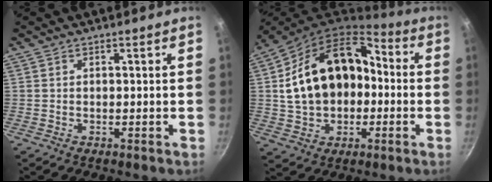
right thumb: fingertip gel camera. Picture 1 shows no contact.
{"total": 20.7, "force": [0.3, 14.6, 14.6], "torque": [-0.228, 0.055, 0.003]}